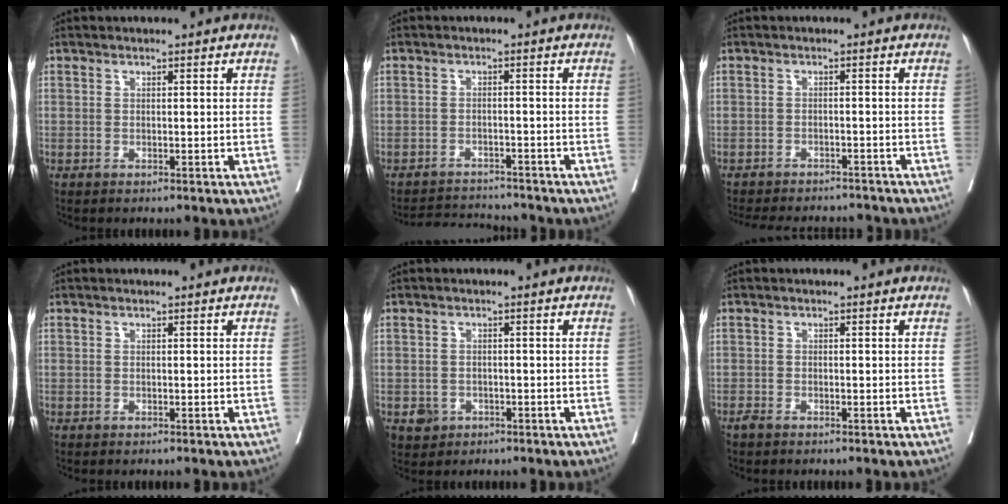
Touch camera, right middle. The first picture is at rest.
{"total": 5.1, "force": [-5.1, 0.0, -0.2], "torque": [0.003, -0.003, -0.086]}
{"total": 11.7, "force": [-10.8, 2.9, 3.4], "torque": [-0.062, 0.003, -0.139]}
{"total": 0.0}
{"total": 2.5, "force": [-1.1, 2.2, 0.4], "torque": [-0.002, 0.008, -0.012]}
{"total": 0.7, "force": [-0.6, 0.2, 0.3], "torque": [-0.011, -0.002, -0.013]}